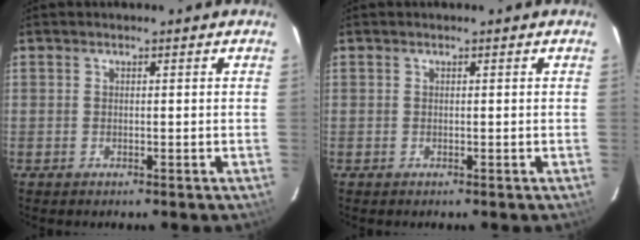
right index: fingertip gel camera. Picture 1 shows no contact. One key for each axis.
{"total": 0.0}